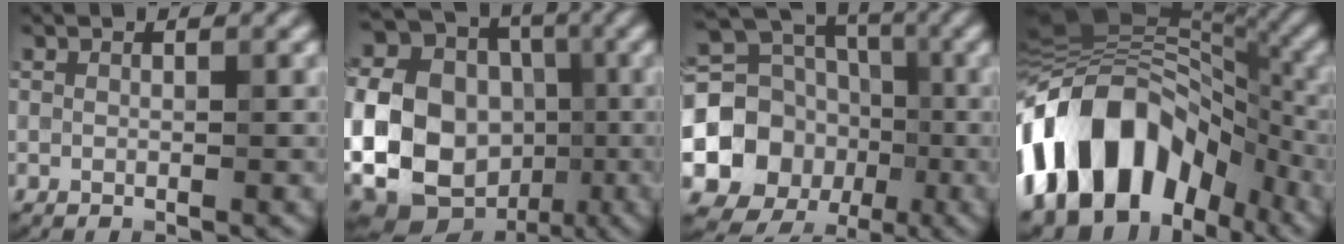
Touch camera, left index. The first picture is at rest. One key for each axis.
{"total": 24.9, "fx": -2.2, "fy": 22.1, "fz": 11.1, "tx": -0.241, "ty": 0.028, "tz": -0.088}
{"total": 11.8, "fx": -1.2, "fy": 10.3, "fz": 5.7, "tx": -0.128, "ty": -0.015, "tz": -0.029}
{"total": 15.0, "fx": -5.2, "fy": 9.3, "fz": 10.5, "tx": -0.179, "ty": 0.030, "tz": -0.112}